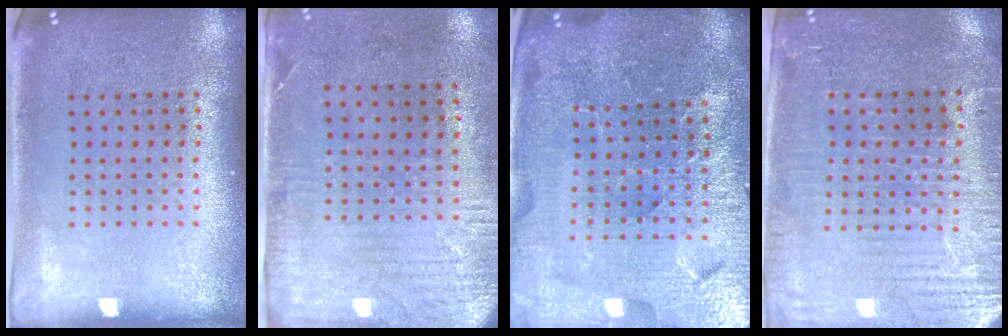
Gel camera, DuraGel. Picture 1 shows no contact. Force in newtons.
{"total": 2.9, "press": 2.3, "slide": 1.7}
{"total": 5.6, "press": 5.1, "slide": 2.4}
{"total": 3.7, "press": 3.4, "slide": 1.5}